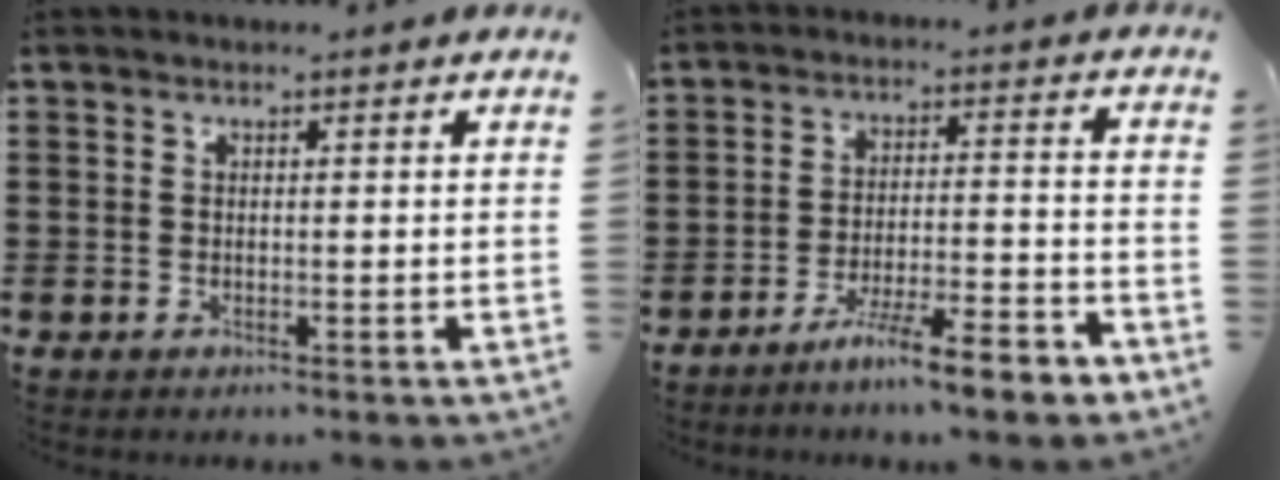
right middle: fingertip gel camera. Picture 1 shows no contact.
{"total": 8.3, "force": [-6.8, 0.5, 4.7], "torque": [-0.083, -0.002, -0.126]}